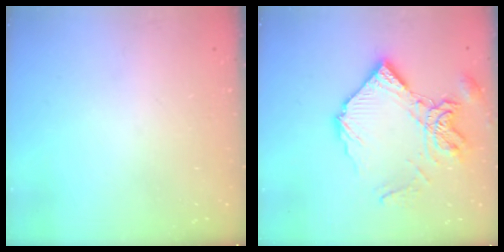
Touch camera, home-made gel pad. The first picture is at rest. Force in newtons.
{"total": 17.1, "press": 17.0, "slide": 1.8}